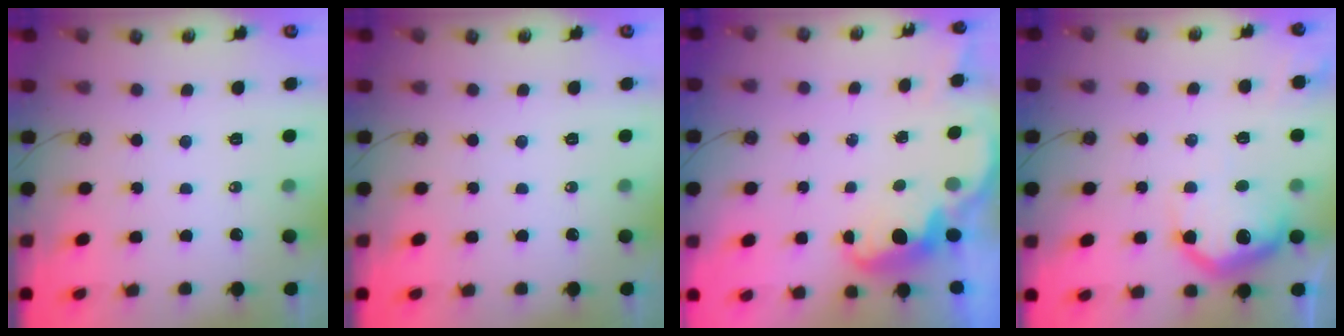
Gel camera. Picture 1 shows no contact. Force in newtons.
{"total": 0.0}
{"total": 2.7, "press": 2.7, "slide": 0.7}
{"total": 13.9, "press": 13.9, "slide": 0.8}